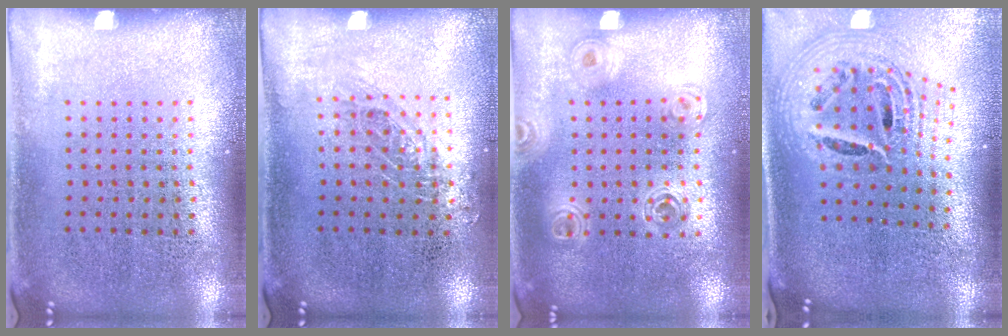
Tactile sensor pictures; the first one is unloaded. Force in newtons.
{"total": 0.8, "press": 0.8, "slide": 0.2}
{"total": 1.4, "press": 1.3, "slide": 0.6}
{"total": 2.3, "press": 1.7, "slide": 1.7}